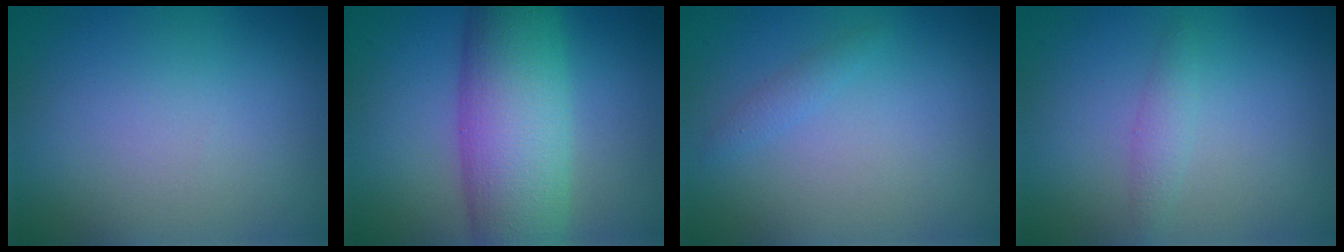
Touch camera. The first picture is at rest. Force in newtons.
{"total": 9.4, "press": 9.4, "slide": 0.1}
{"total": 0.8, "press": 0.8, "slide": 0.1}
{"total": 1.2, "press": 1.2, "slide": 0.0}